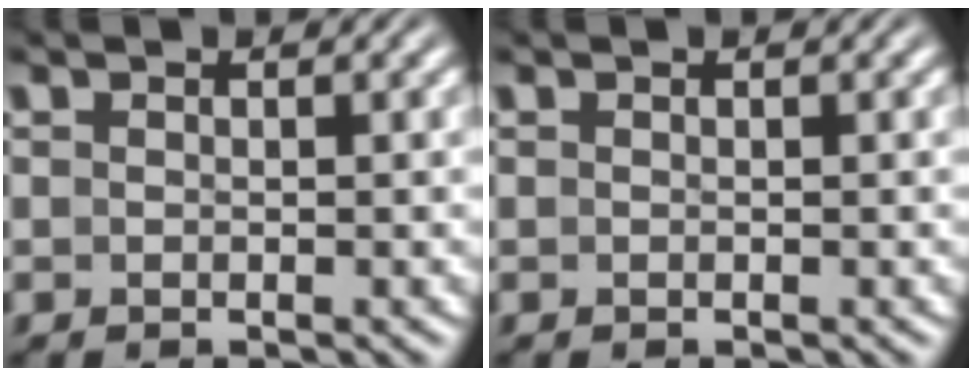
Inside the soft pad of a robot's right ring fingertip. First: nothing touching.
{"total": 0.0}